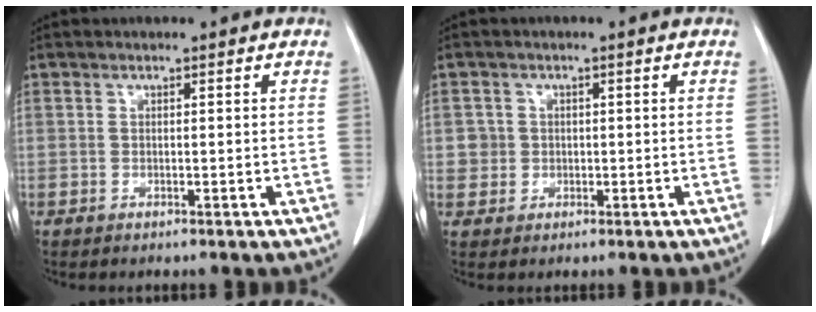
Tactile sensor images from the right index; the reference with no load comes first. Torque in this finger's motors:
{"motor_torque": [0.07, -0.03, 0.01, 0.01]}